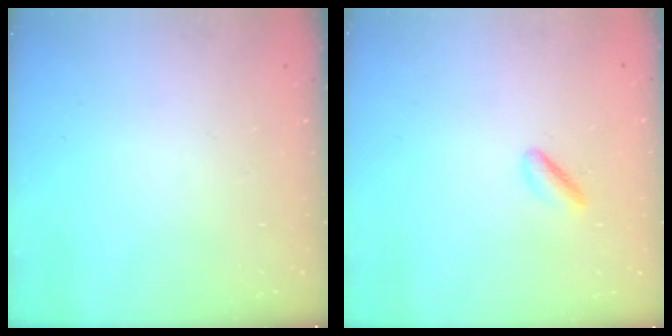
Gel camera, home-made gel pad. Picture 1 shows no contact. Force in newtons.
{"total": 3.0, "press": 2.9, "slide": 0.8}